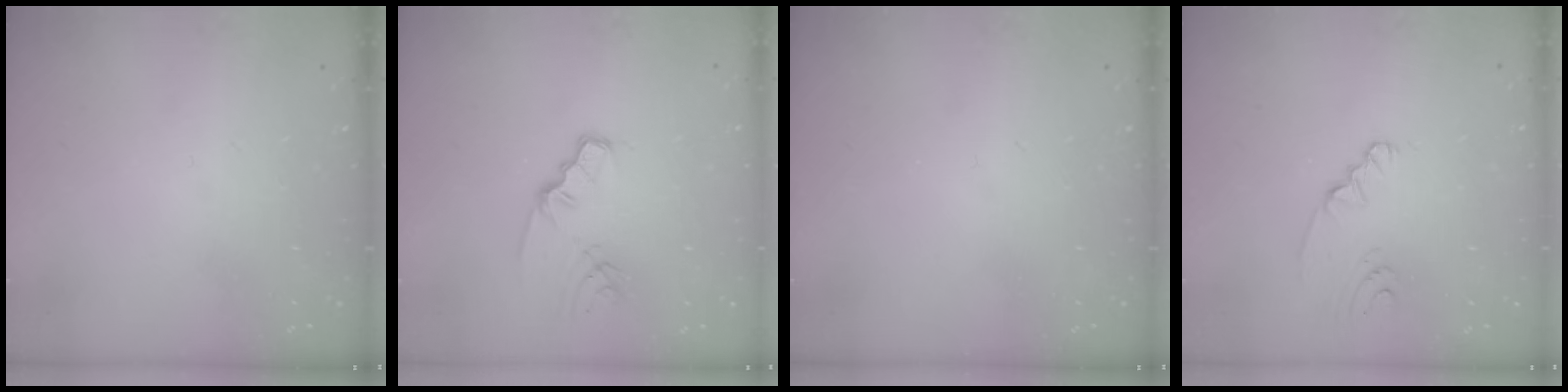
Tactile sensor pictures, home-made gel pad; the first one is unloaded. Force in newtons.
{"total": 3.7, "press": 3.7, "slide": 0.3}
{"total": 0.0}
{"total": 2.9, "press": 2.7, "slide": 0.9}